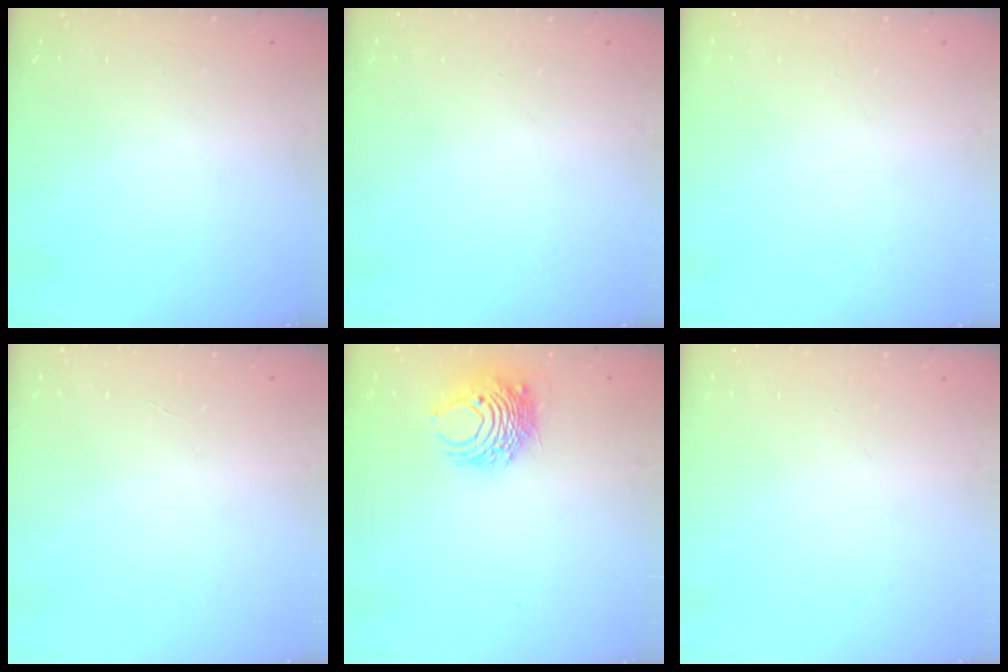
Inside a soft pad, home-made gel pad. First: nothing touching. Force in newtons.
{"total": 0.0}
{"total": 0.0}
{"total": 1.3, "press": 1.3, "slide": 0.1}
{"total": 8.2, "press": 8.2, "slide": 0.4}
{"total": 0.0}